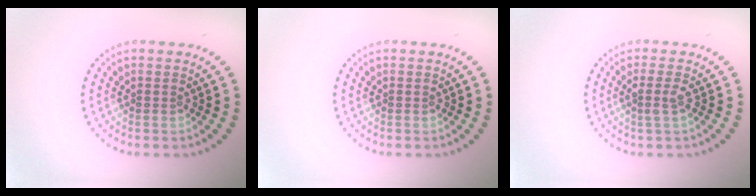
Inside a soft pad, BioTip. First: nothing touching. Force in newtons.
{"total": 0.0}
{"total": 1.3, "press": 1.0, "slide": 0.8}